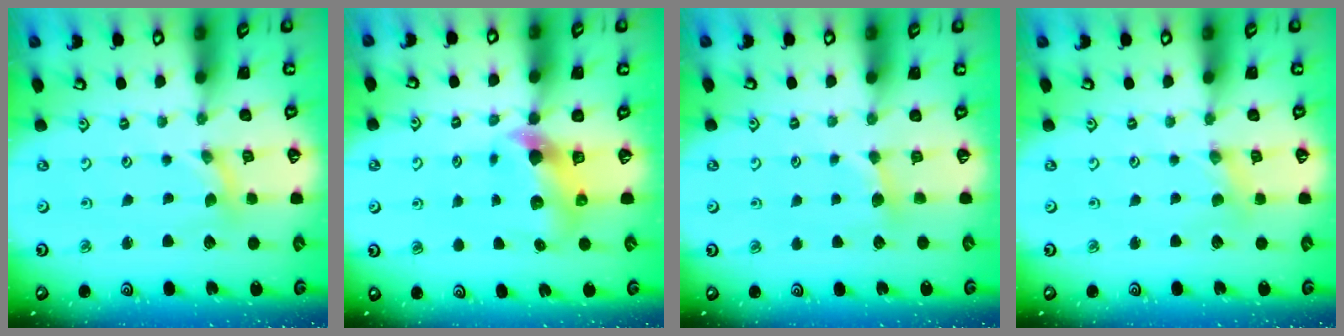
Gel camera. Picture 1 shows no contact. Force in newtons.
{"total": 6.2, "press": 6.1, "slide": 0.7}
{"total": 3.6, "press": 3.6, "slide": 0.6}
{"total": 1.0, "press": 0.9, "slide": 0.3}